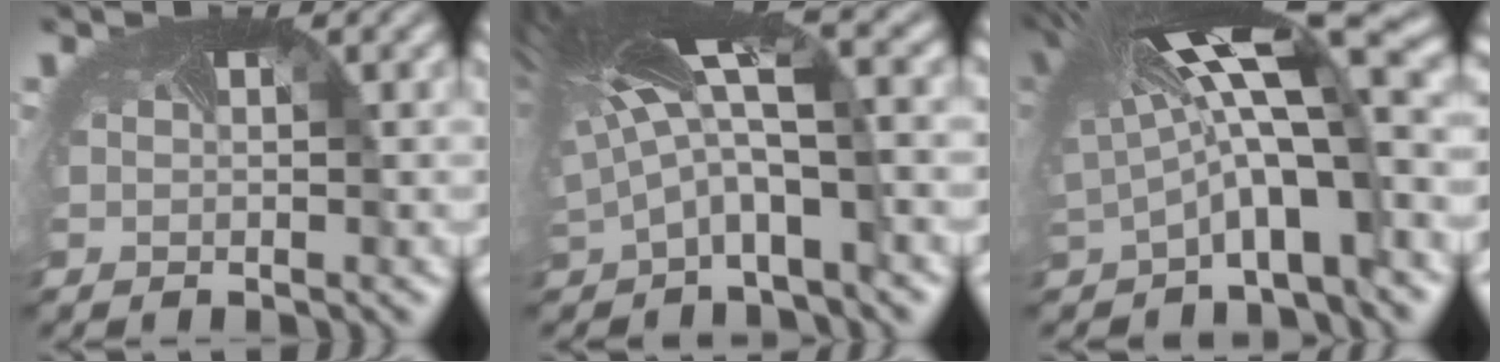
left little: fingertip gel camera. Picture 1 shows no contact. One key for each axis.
{"total": 7.5, "fx": 1.4, "fy": 2.9, "fz": 6.8, "tx": -0.160, "ty": -0.001, "tz": 0.022}
{"total": 10.1, "fx": 1.8, "fy": 3.3, "fz": 9.3, "tx": -0.177, "ty": -0.007, "tz": 0.032}